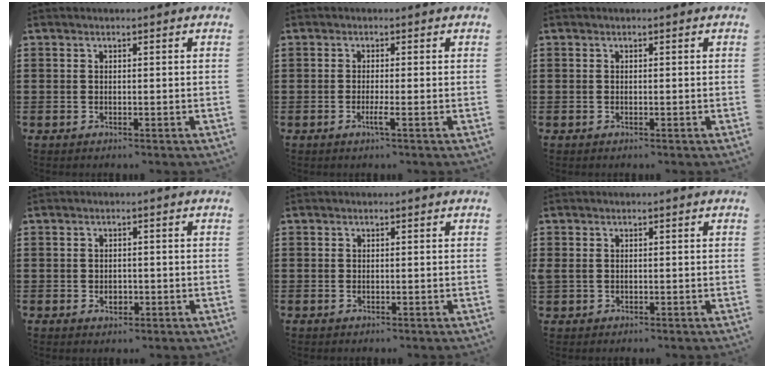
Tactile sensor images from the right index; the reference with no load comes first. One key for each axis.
{"total": 2.1, "fx": -0.9, "fy": -0.3, "fz": 1.9, "tx": -0.040, "ty": -0.012, "tz": -0.019}
{"total": 0.0}
{"total": 1.5, "fx": -0.4, "fy": 1.0, "fz": 1.1, "tx": -0.022, "ty": 0.000, "tz": -0.008}
{"total": 0.0}
{"total": 0.9, "fx": 0.1, "fy": 0.8, "fz": 0.5, "tx": -0.012, "ty": 0.005, "tz": 0.002}